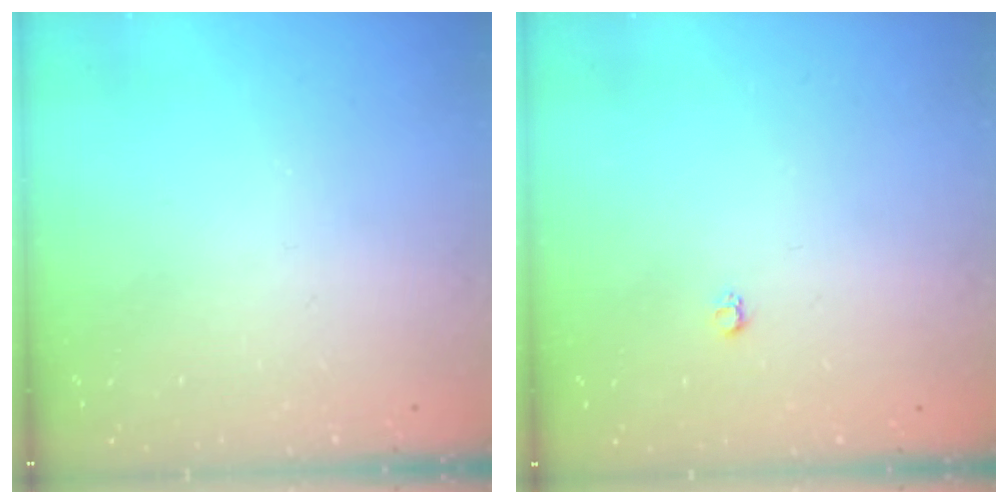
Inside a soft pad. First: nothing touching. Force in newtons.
{"total": 2.6, "press": 2.6, "slide": 0.4}